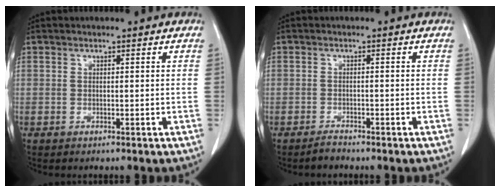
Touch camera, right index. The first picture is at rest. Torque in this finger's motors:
{"motor_torque": [-1.15, 0.09, -0.43, -0.16]}